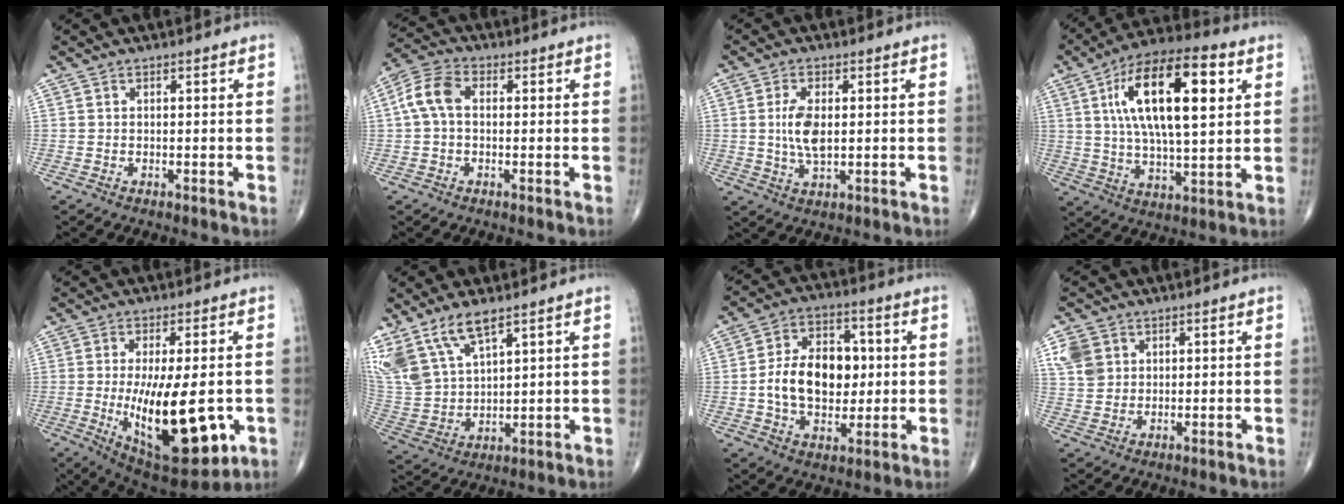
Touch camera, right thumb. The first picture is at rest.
{"total": 6.8, "force": [0.5, 4.4, 5.2], "torque": [-0.108, 0.022, 0.001]}
{"total": 6.4, "force": [0.6, 2.9, 5.6], "torque": [-0.114, -0.006, 0.012]}
{"total": 20.8, "force": [6.0, 7.9, 18.3], "torque": [-0.306, 0.002, 0.097]}
{"total": 19.4, "force": [-3.4, 7.4, 17.6], "torque": [-0.279, -0.030, -0.029]}
{"total": 14.0, "force": [9.4, 5.7, 8.7], "torque": [-0.181, -0.029, 0.203]}
{"total": 14.8, "force": [0.2, 10.0, 11.0], "torque": [-0.154, 0.017, 0.005]}
{"total": 5.5, "force": [2.3, 4.5, 2.4], "torque": [-0.032, -0.003, 0.049]}